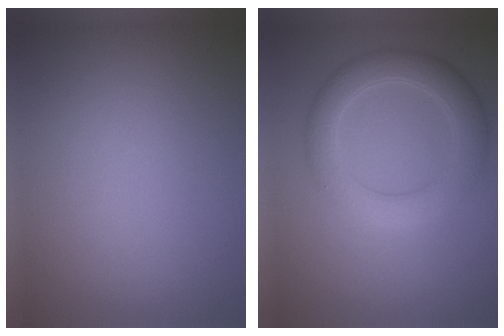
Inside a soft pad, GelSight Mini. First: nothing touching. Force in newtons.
{"total": 4.9, "press": 4.9, "slide": 0.2}